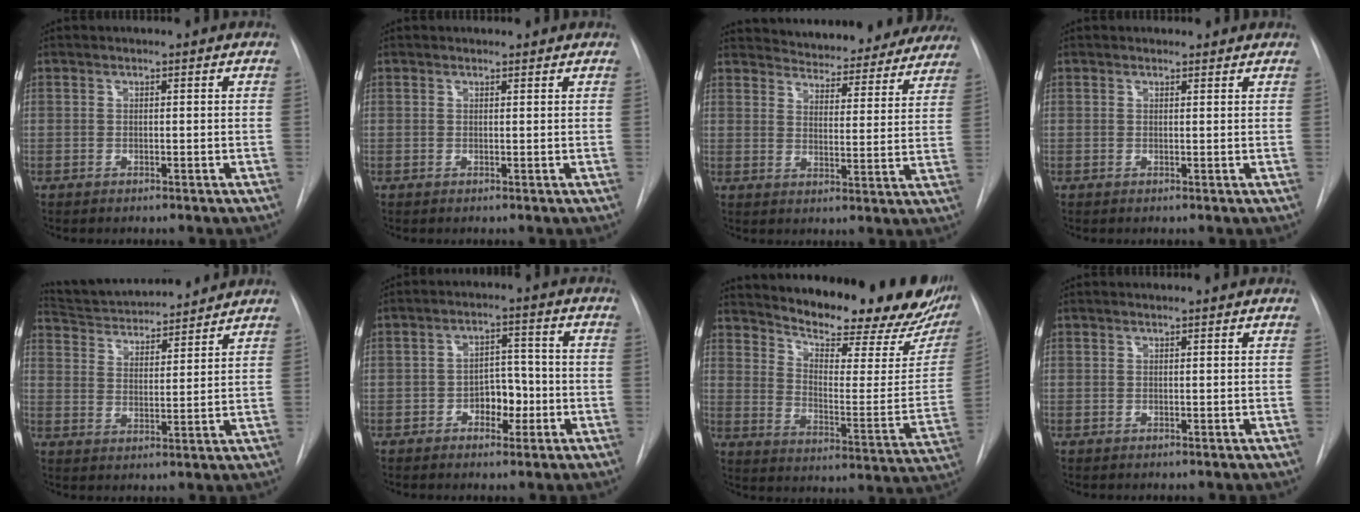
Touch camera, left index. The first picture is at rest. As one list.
[{"total": 0.8, "force": [0.7, 0.3, 0.0], "torque": [-0.006, 0.001, 0.007]}, {"total": 23.0, "force": [21.6, 5.9, 5.2], "torque": [-0.072, -0.041, 0.258]}, {"total": 1.3, "force": [1.1, 0.6, -0.1], "torque": [-0.003, 0.000, 0.007]}, {"total": 14.8, "force": [13.9, 2.2, 4.4], "torque": [-0.075, 0.018, 0.222]}, {"total": 4.9, "force": [-1.9, 3.1, 3.4], "torque": [-0.043, 0.011, -0.030]}, {"total": 25.0, "force": [21.7, 5.5, 11.1], "torque": [-0.168, -0.076, 0.275]}, {"total": 0.6, "force": [0.6, 0.0, 0.1], "torque": [-0.006, 0.005, 0.009]}]